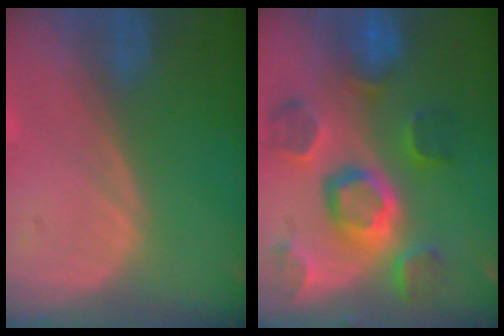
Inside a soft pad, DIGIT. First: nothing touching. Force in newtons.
{"total": 11.1, "press": 9.9, "slide": 4.9}